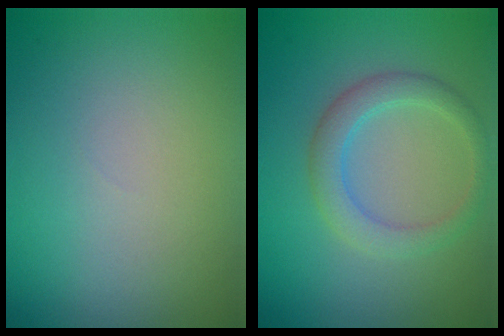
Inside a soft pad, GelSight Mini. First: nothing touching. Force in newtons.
{"total": 3.0, "press": 3.0, "slide": 0.0}